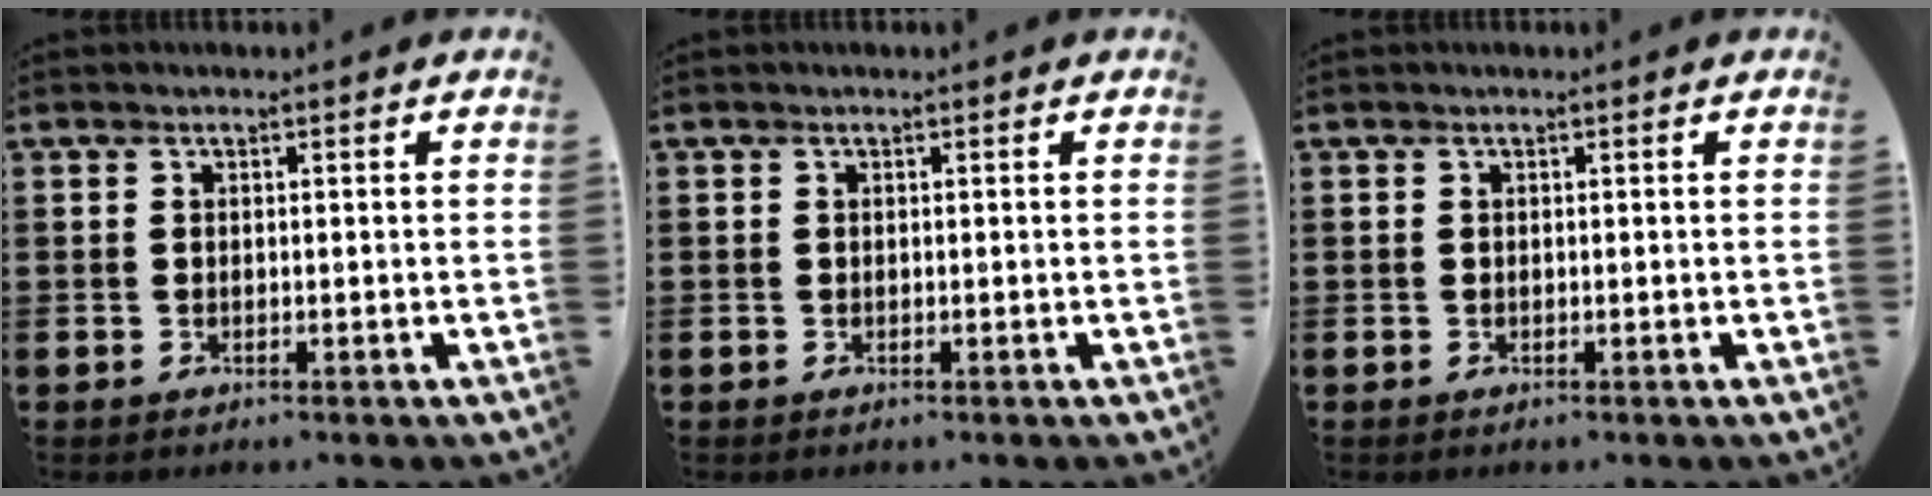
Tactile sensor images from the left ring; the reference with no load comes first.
{"total": 0.0}
{"total": 0.0}